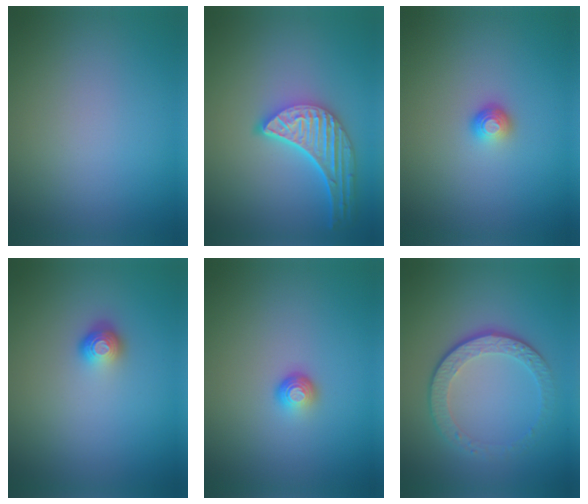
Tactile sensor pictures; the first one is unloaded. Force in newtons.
{"total": 5.7, "press": 4.5, "slide": 3.5}
{"total": 1.5, "press": 1.1, "slide": 1.1}
{"total": 1.8, "press": 1.2, "slide": 1.2}
{"total": 1.6, "press": 1.0, "slide": 1.2}
{"total": 4.3, "press": 3.0, "slide": 3.1}